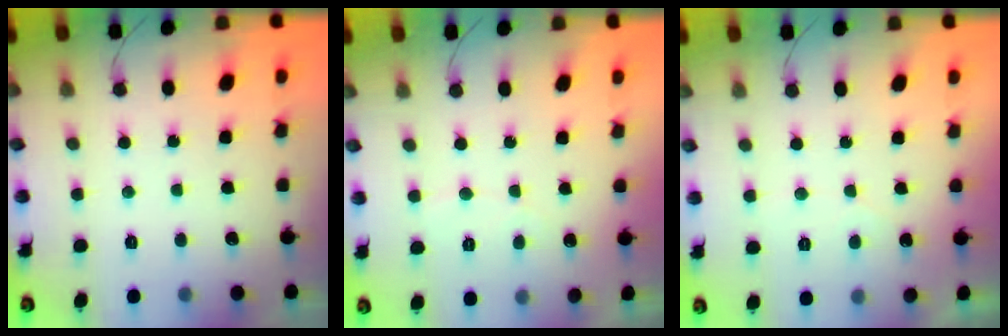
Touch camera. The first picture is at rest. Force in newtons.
{"total": 2.6, "press": 2.6, "slide": 0.1}
{"total": 2.2, "press": 2.2, "slide": 0.1}